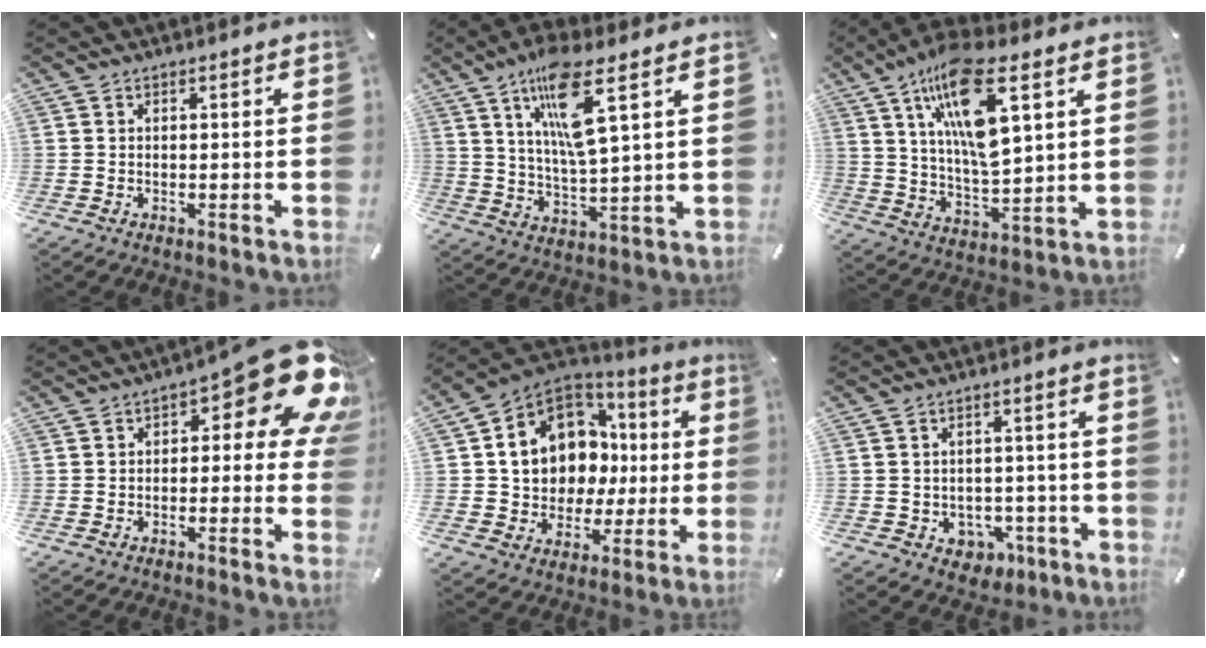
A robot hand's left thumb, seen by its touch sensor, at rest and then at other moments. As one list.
[{"total": 13.3, "force": [7.2, 2.8, 10.8], "torque": [-0.214, -0.022, 0.115]}, {"total": 17.3, "force": [8.6, 6.1, 13.7], "torque": [-0.265, -0.030, 0.139]}, {"total": 15.3, "force": [6.8, 6.1, 12.3], "torque": [-0.156, -0.054, 0.112]}, {"total": 13.2, "force": [2.7, 11.6, 5.7], "torque": [-0.116, -0.026, 0.067]}, {"total": 5.1, "force": [-0.8, 4.7, 1.7], "torque": [-0.020, 0.002, -0.013]}]